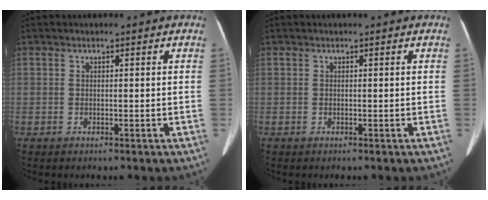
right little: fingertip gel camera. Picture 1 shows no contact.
{"total": 0.0}